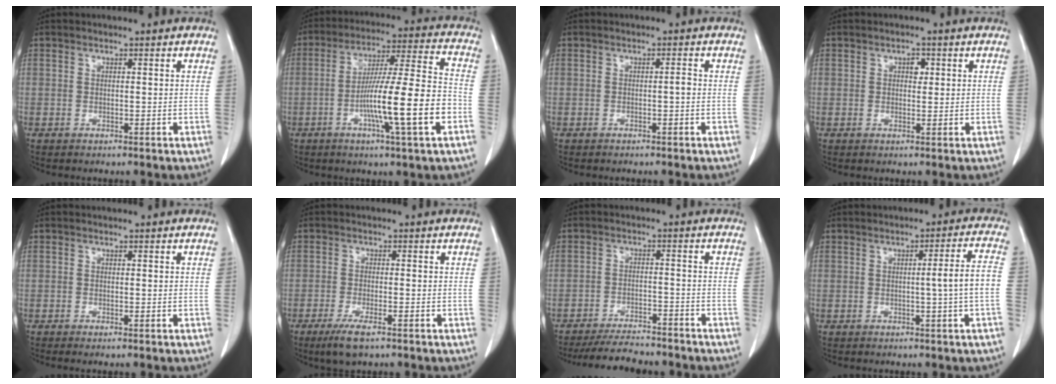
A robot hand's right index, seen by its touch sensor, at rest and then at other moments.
{"total": 15.7, "force": [-4.6, -0.1, 15.0], "torque": [-0.255, 0.000, -0.079]}
{"total": 0.8, "force": [-0.2, 0.1, 0.8], "torque": [-0.012, 0.001, -0.003]}
{"total": 1.6, "force": [0.5, 1.0, 1.1], "torque": [-0.014, 0.001, 0.006]}
{"total": 0.6, "force": [-0.4, 0.0, 0.4], "torque": [-0.011, -0.002, -0.006]}
{"total": 4.7, "force": [-3.1, 0.8, 3.5], "torque": [-0.072, -0.012, -0.053]}
{"total": 7.3, "force": [-6.8, 1.7, 2.1], "torque": [-0.028, -0.008, -0.107]}
{"total": 5.5, "force": [-0.8, -1.1, 5.3], "torque": [-0.071, 0.005, -0.012]}